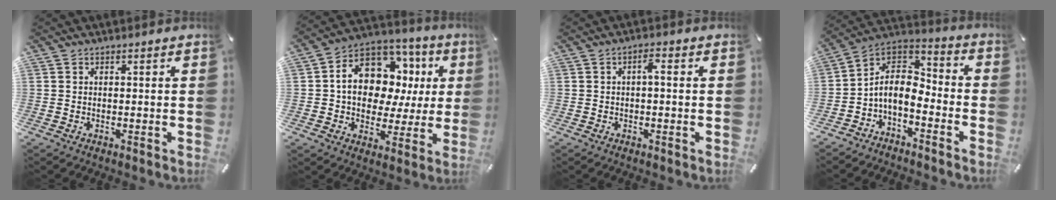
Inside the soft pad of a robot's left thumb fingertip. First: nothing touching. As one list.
[{"total": 15.3, "force": [4.1, 11.5, 9.2], "torque": [-0.162, -0.025, 0.081]}, {"total": 2.7, "force": [0.1, 1.0, 2.5], "torque": [-0.041, 0.007, -0.003]}, {"total": 8.8, "force": [-3.8, 5.9, 5.4], "torque": [-0.118, 0.010, -0.075]}]